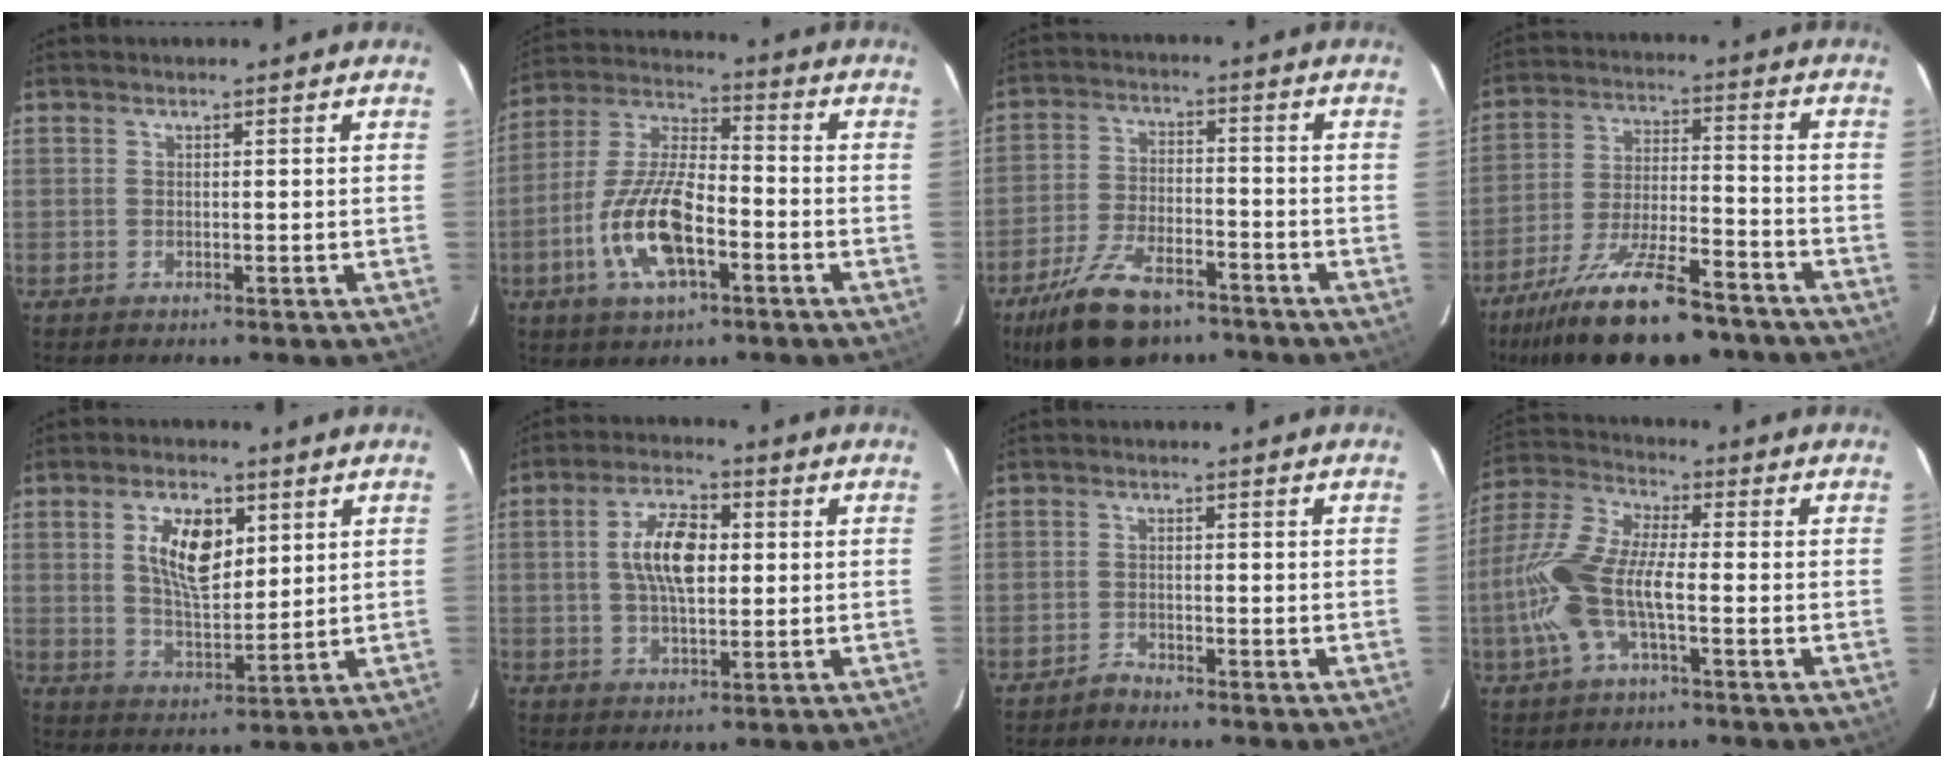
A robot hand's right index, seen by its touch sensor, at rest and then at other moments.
{"total": 14.9, "force": [-5.5, 5.8, 12.5], "torque": [-0.268, -0.003, -0.103]}
{"total": 14.1, "force": [-9.8, 6.3, 7.9], "torque": [-0.178, -0.014, -0.171]}
{"total": 20.8, "force": [-16.0, 6.0, 11.9], "torque": [-0.227, -0.031, -0.252]}
{"total": 10.4, "force": [3.6, 5.2, 8.2], "torque": [-0.145, 0.009, 0.071]}
{"total": 9.5, "force": [1.2, 4.6, 8.3], "torque": [-0.152, 0.014, 0.022]}
{"total": 1.6, "force": [-1.5, 0.4, -0.1], "torque": [0.001, 0.004, -0.030]}
{"total": 12.7, "force": [-2.9, 4.1, 11.7], "torque": [-0.260, 0.004, -0.061]}